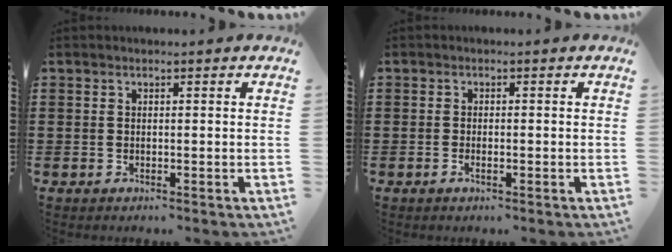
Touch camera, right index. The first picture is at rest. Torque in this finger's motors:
{"motor_torque": [-0.03, 1.60, -0.07, -0.01]}